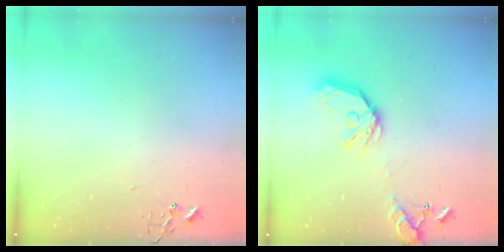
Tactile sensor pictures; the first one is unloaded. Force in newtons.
{"total": 16.8, "press": 16.6, "slide": 2.9}